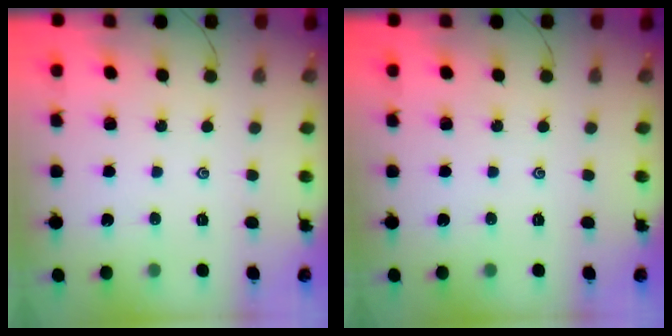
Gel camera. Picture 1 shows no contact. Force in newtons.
{"total": 0.0}